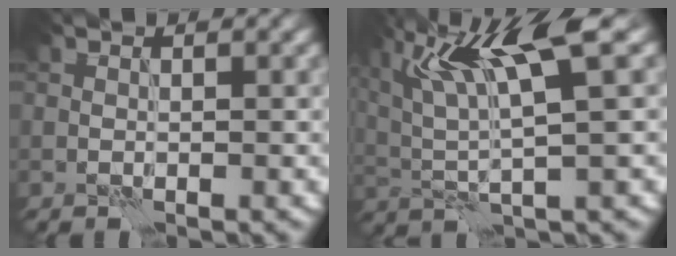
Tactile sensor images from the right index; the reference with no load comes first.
{"total": 8.8, "force": [3.7, 1.7, 7.9], "torque": [-0.150, 0.011, 0.071]}